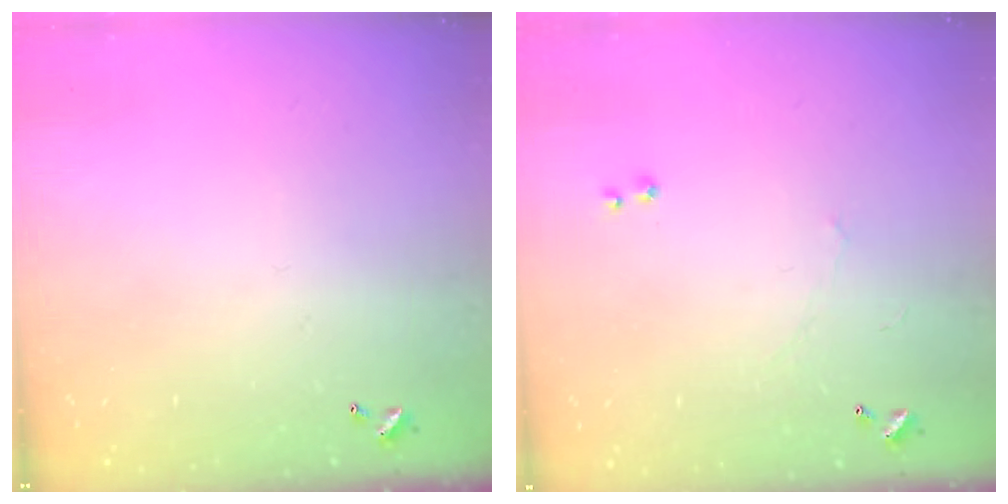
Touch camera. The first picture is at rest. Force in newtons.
{"total": 1.3, "press": 1.1, "slide": 0.5}